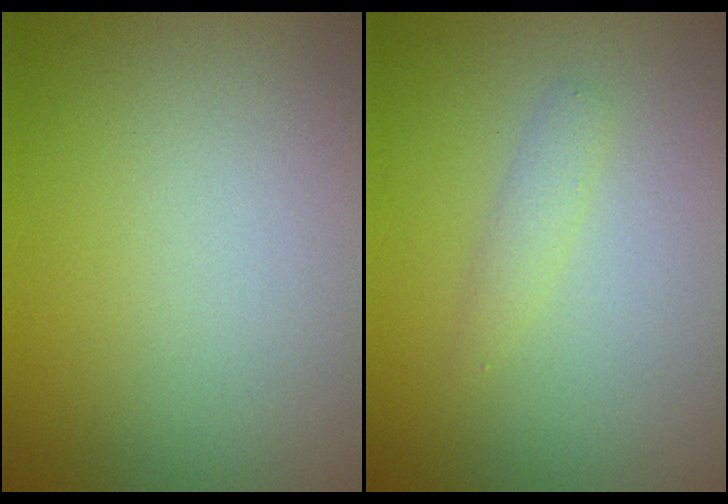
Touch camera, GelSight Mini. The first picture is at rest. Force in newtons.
{"total": 1.1, "press": 1.1, "slide": 0.1}